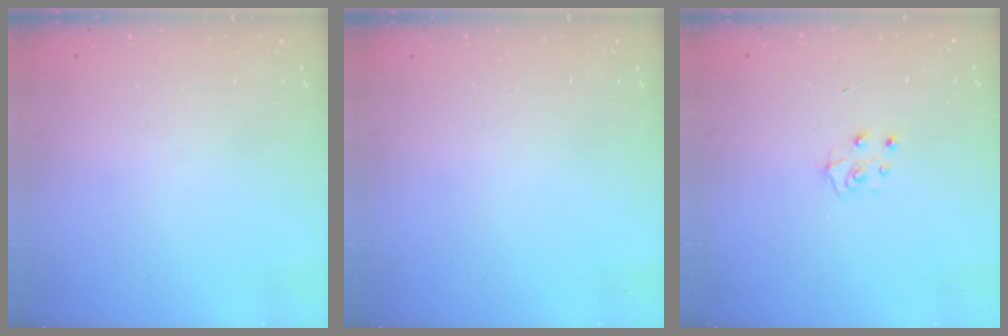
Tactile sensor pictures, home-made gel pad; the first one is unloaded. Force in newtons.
{"total": 0.0}
{"total": 5.7, "press": 5.7, "slide": 0.5}